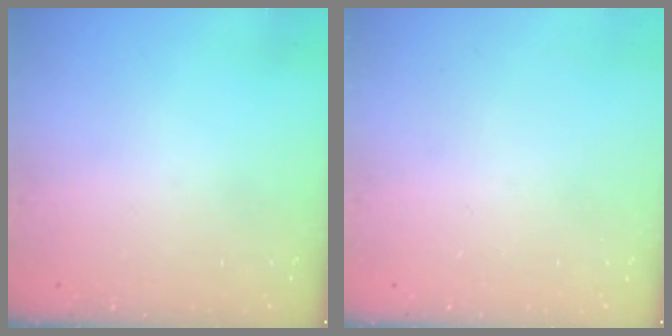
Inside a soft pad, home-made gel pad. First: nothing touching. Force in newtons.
{"total": 0.0}